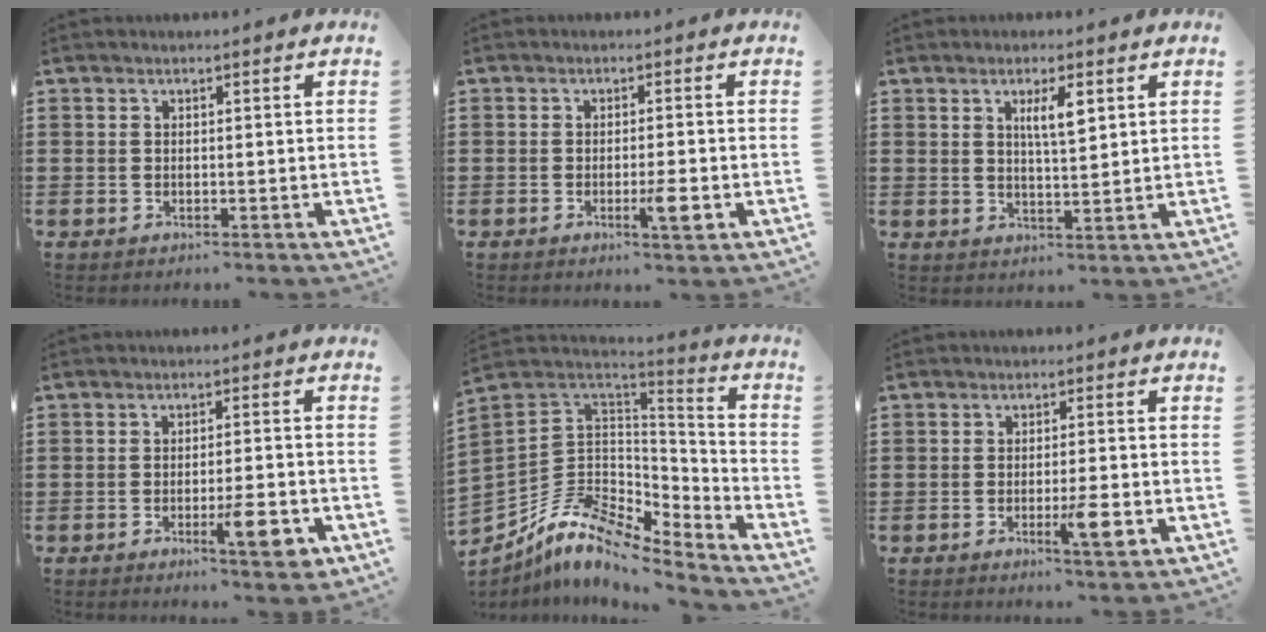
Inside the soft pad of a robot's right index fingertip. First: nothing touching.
{"total": 4.4, "force": [-1.7, 0.5, 4.0], "torque": [-0.079, -0.013, -0.031]}
{"total": 4.2, "force": [1.8, 1.0, 3.7], "torque": [-0.068, 0.004, 0.026]}
{"total": 6.5, "force": [-2.9, 1.2, 5.7], "torque": [-0.100, -0.010, -0.045]}
{"total": 8.9, "force": [-6.1, 4.8, 4.3], "torque": [-0.117, -0.011, -0.122]}
{"total": 5.3, "force": [-1.9, 0.7, 4.8], "torque": [-0.091, -0.014, -0.034]}